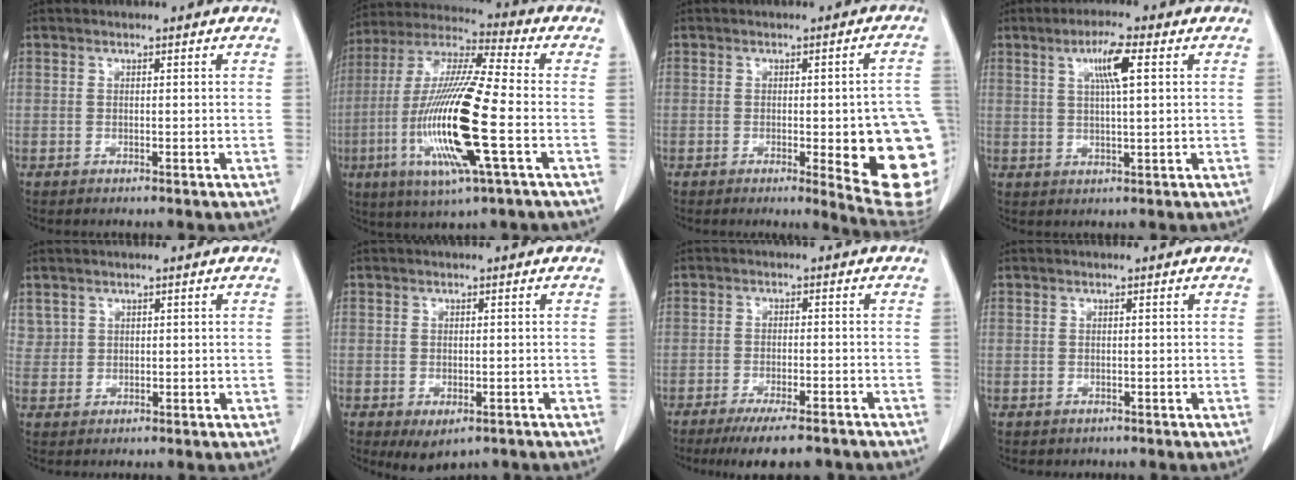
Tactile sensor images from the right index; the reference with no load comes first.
{"total": 19.0, "force": [-4.6, 1.1, 18.4], "torque": [-0.384, -0.019, -0.089]}
{"total": 15.1, "force": [-2.9, 2.7, 14.6], "torque": [-0.114, 0.005, -0.020]}
{"total": 5.6, "force": [2.0, 0.3, 5.2], "torque": [-0.094, 0.003, 0.035]}
{"total": 2.2, "force": [1.3, 1.7, 0.1], "torque": [0.011, 0.003, 0.023]}
{"total": 4.0, "force": [-2.3, 2.1, 2.5], "torque": [-0.038, -0.008, -0.024]}
{"total": 9.7, "force": [-7.8, 1.6, 5.5], "torque": [-0.075, -0.015, -0.115]}
{"total": 0.6, "force": [-0.2, 0.6, 0.0], "torque": [0.003, 0.006, -0.004]}